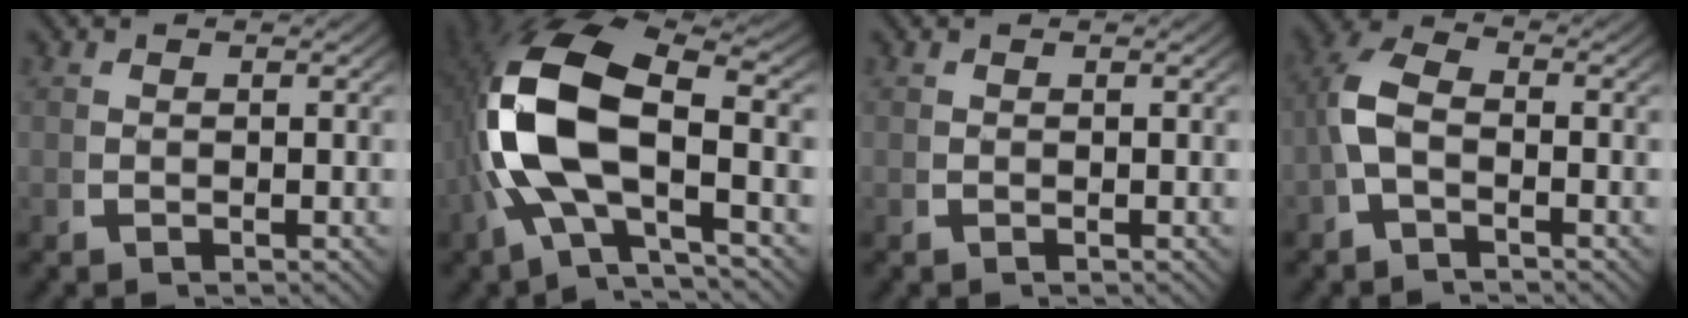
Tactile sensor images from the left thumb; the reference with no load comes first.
{"total": 14.5, "force": [0.0, 8.9, 11.5], "torque": [-0.259, -0.028, 0.010]}
{"total": 0.0}
{"total": 4.6, "force": [-0.6, 3.1, 3.3], "torque": [-0.088, -0.007, -0.017]}